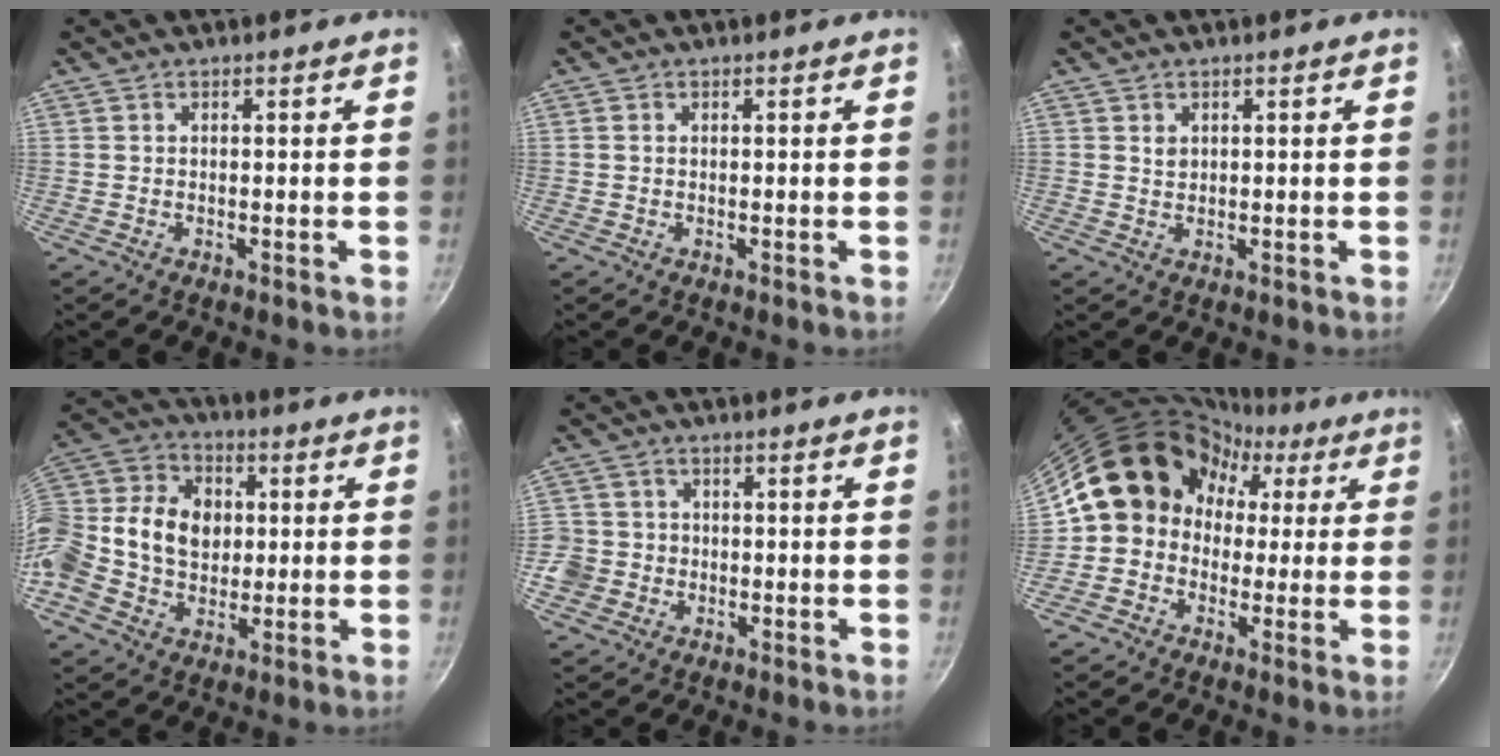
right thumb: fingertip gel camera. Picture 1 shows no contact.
{"total": 0.5, "force": [0.1, 0.4, 0.3], "torque": [-0.006, 0.002, 0.000]}
{"total": 1.3, "force": [0.5, 1.1, 0.6], "torque": [-0.006, -0.002, 0.008]}
{"total": 21.6, "force": [0.3, 17.2, 13.0], "torque": [-0.246, 0.041, -0.006]}
{"total": 6.6, "force": [-1.7, 6.2, 1.6], "torque": [-0.020, 0.026, -0.031]}
{"total": 15.6, "force": [1.6, 14.1, 6.5], "torque": [-0.062, 0.047, 0.008]}